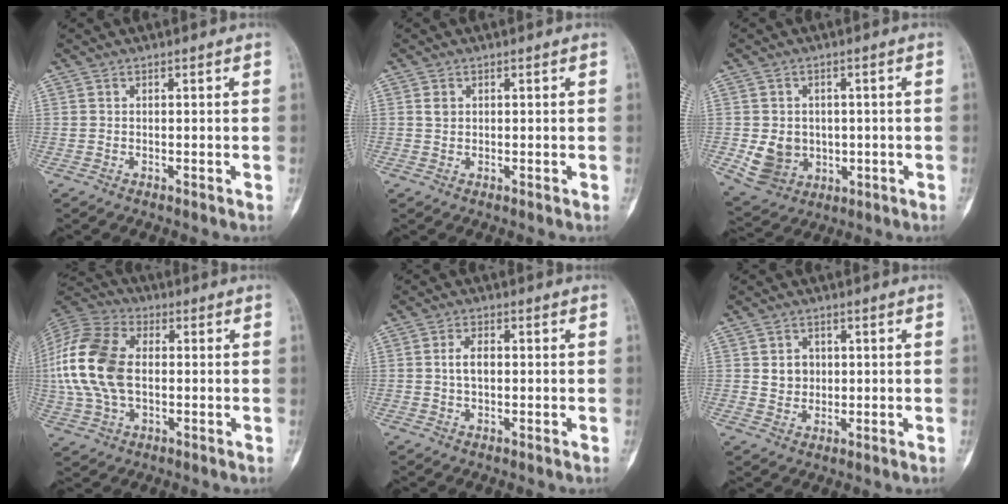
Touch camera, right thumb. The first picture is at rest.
{"total": 1.6, "force": [0.5, 1.2, 0.8], "torque": [-0.011, -0.001, 0.012]}
{"total": 8.3, "force": [-0.6, 7.1, 4.2], "torque": [-0.047, 0.000, 0.013]}
{"total": 18.4, "force": [0.4, 11.7, 14.2], "torque": [-0.308, 0.016, 0.006]}
{"total": 3.5, "force": [0.2, 2.0, 2.9], "torque": [-0.052, 0.006, 0.002]}
{"total": 4.1, "force": [0.8, 3.7, 1.8], "torque": [-0.002, -0.002, 0.014]}